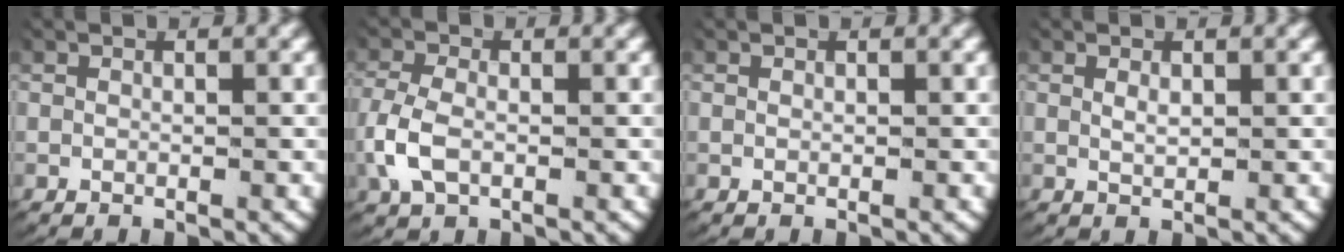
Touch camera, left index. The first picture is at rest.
{"total": 3.5, "force": [-0.7, 2.4, 2.5], "torque": [-0.079, -0.010, -0.004]}
{"total": 0.0}
{"total": 0.7, "force": [0.3, 0.2, 0.7], "torque": [-0.017, -0.008, 0.013]}